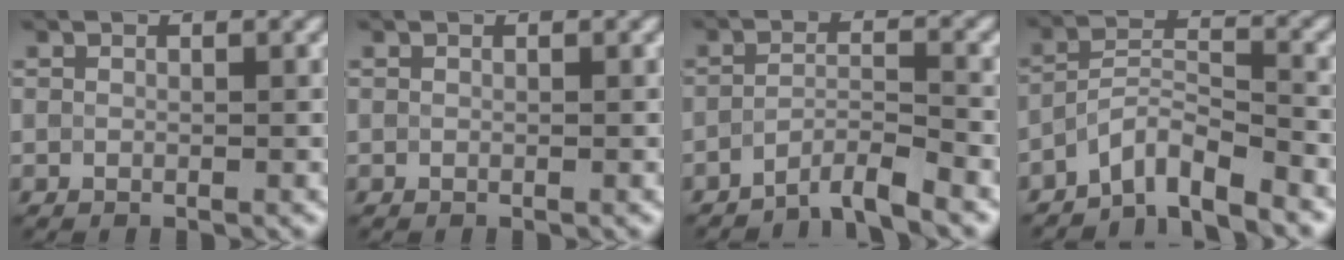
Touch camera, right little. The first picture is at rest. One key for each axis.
{"total": 0.0}
{"total": 3.1, "fx": -2.7, "fy": 0.3, "fz": 1.5, "tx": -0.021, "ty": 0.004, "tz": -0.059}
{"total": 4.7, "fx": -3.9, "fy": 1.0, "fz": 2.3, "tx": -0.032, "ty": 0.005, "tz": -0.075}